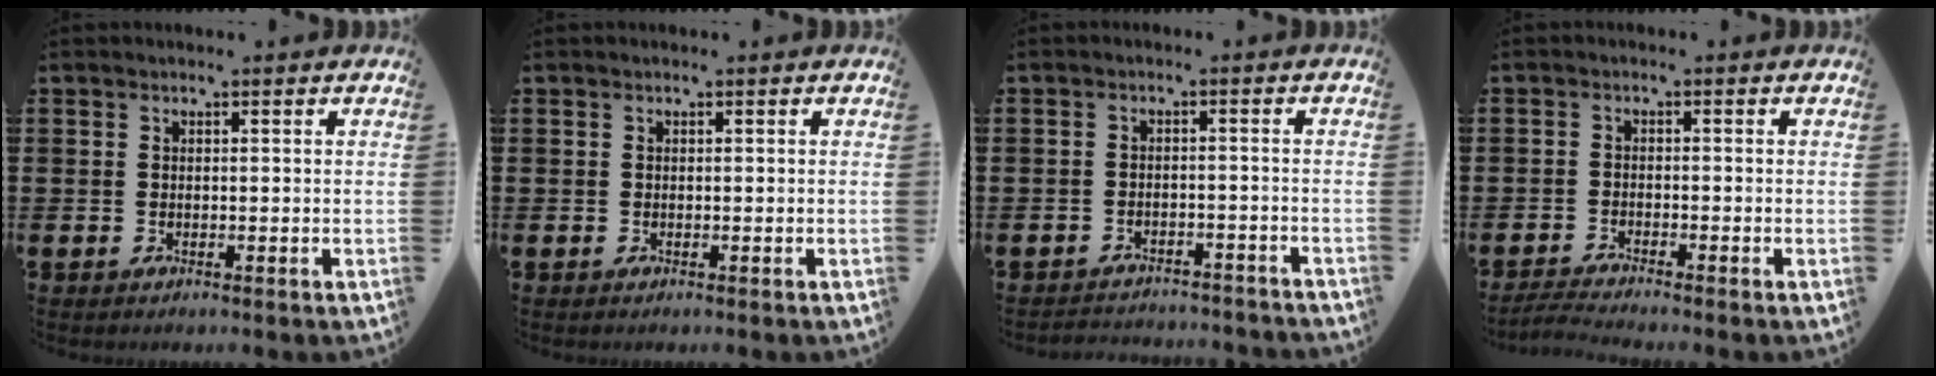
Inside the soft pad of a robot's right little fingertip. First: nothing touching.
{"total": 0.0}
{"total": 2.2, "force": [-2.2, -0.1, -0.3], "torque": [-0.002, 0.003, -0.048]}
{"total": 1.7, "force": [-1.5, -0.1, 0.7], "torque": [-0.011, 0.003, -0.029]}